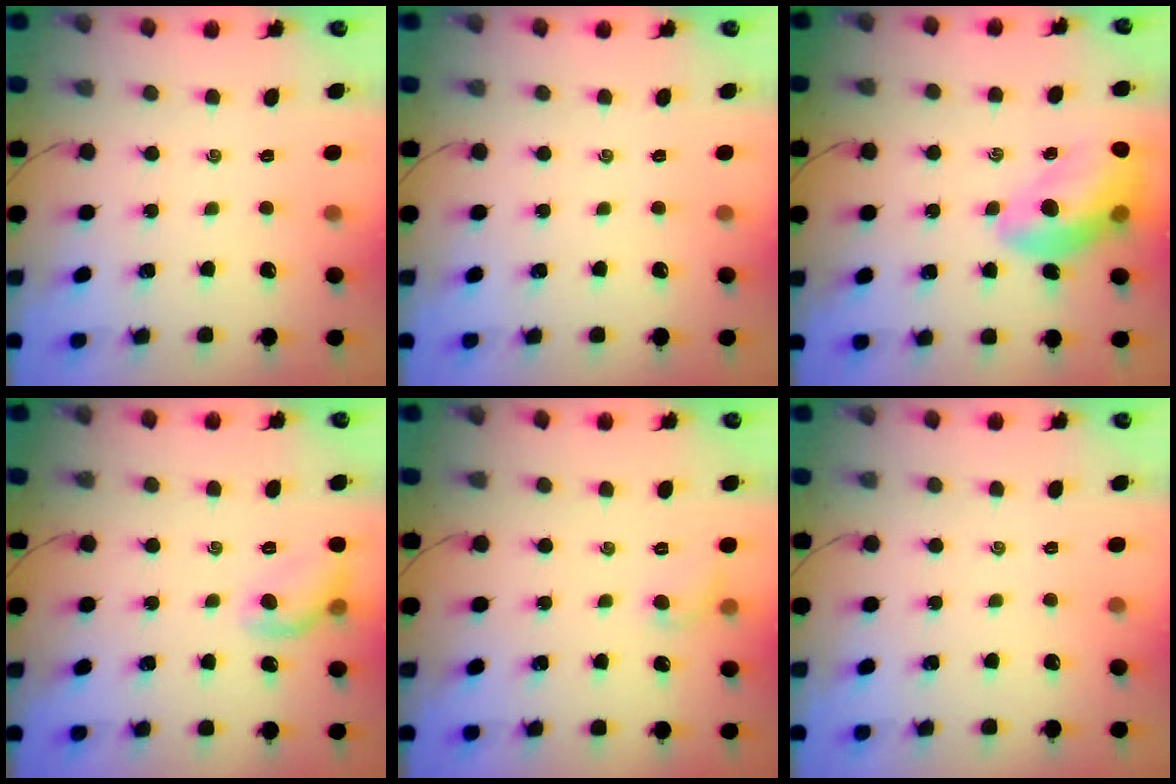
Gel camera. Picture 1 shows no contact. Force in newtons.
{"total": 0.0}
{"total": 14.7, "press": 14.2, "slide": 3.7}
{"total": 8.6, "press": 8.5, "slide": 1.3}
{"total": 4.6, "press": 4.4, "slide": 1.2}
{"total": 0.0}